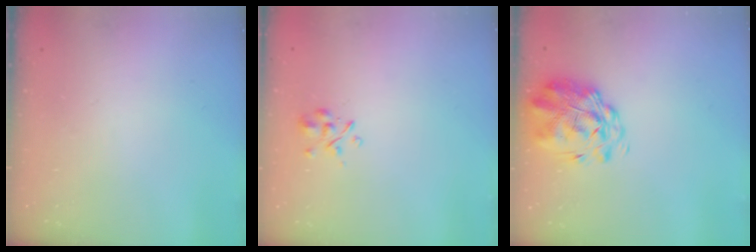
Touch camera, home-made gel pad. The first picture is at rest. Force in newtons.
{"total": 2.7, "press": 2.5, "slide": 1.0}
{"total": 3.0, "press": 2.6, "slide": 1.6}